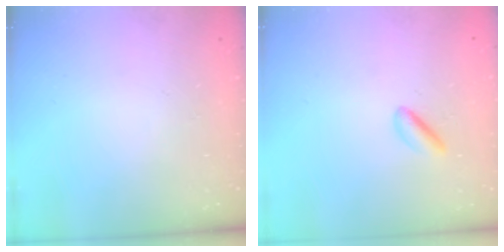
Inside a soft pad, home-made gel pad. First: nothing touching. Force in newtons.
{"total": 2.6, "press": 2.5, "slide": 1.0}